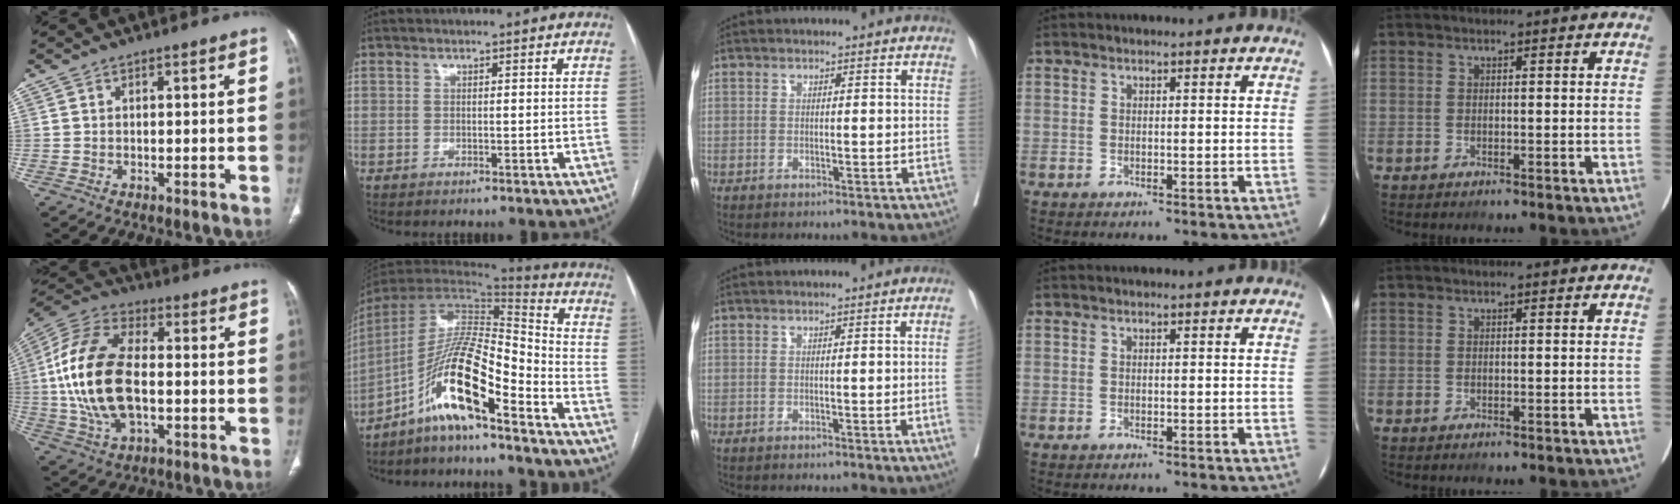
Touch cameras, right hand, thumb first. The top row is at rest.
{"thumb": {"total": 20.3, "force": [-0.7, 11.2, 17.0], "torque": [-0.353, 0.015, -0.013]}, "index": {"total": 14.3, "force": [-9.0, 1.5, 11.0], "torque": [-0.207, 0.014, -0.163]}, "middle": {"total": 2.3, "force": [-0.5, -0.5, 2.2], "torque": [-0.032, 0.002, -0.003]}}